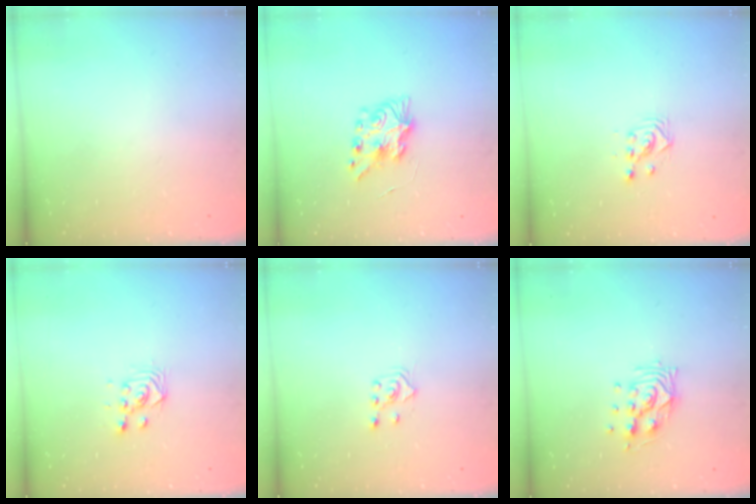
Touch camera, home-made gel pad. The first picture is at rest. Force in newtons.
{"total": 8.8, "press": 8.8, "slide": 0.3}
{"total": 3.0, "press": 3.0, "slide": 0.1}
{"total": 3.7, "press": 3.4, "slide": 1.4}
{"total": 3.2, "press": 3.1, "slide": 0.9}
{"total": 9.5, "press": 9.5, "slide": 0.4}